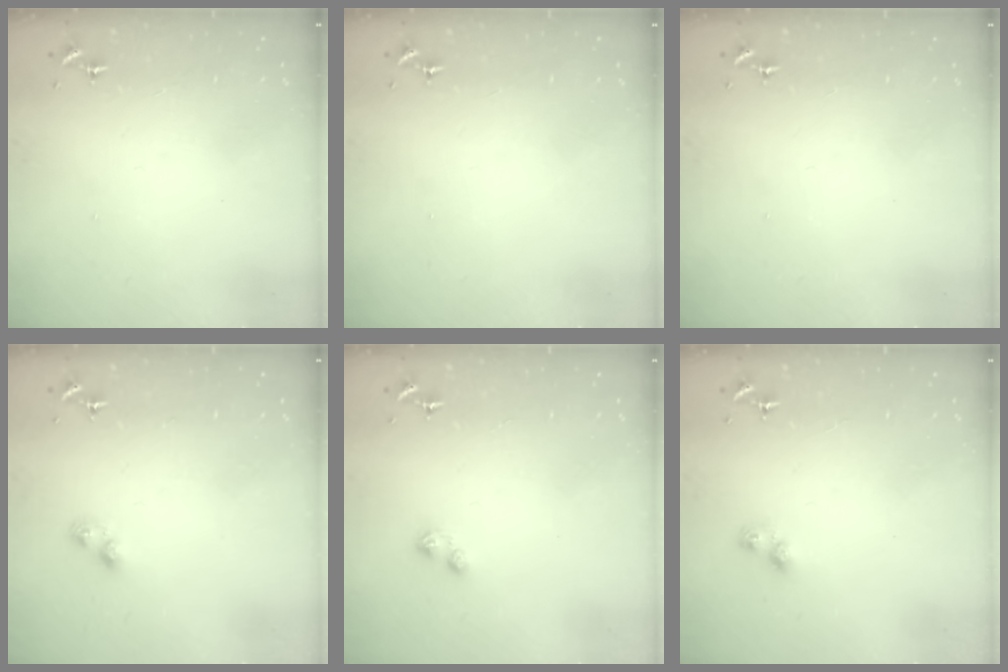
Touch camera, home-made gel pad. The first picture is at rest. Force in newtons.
{"total": 0.0}
{"total": 0.0}
{"total": 3.3, "press": 3.3, "slide": 0.5}
{"total": 2.9, "press": 2.9, "slide": 0.4}
{"total": 4.9, "press": 4.9, "slide": 0.2}